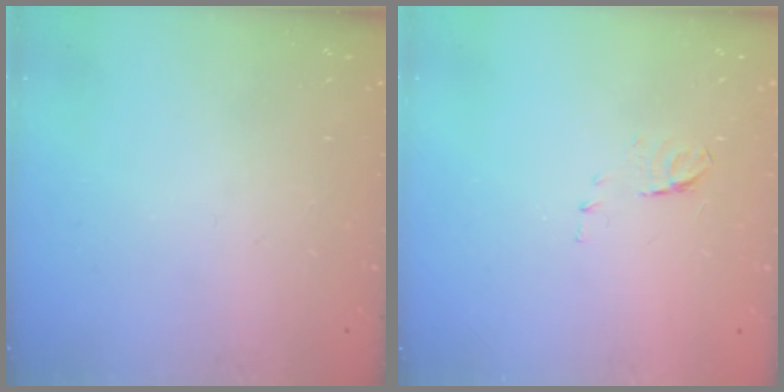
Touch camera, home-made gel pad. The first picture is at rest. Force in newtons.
{"total": 5.8, "press": 5.8, "slide": 0.7}